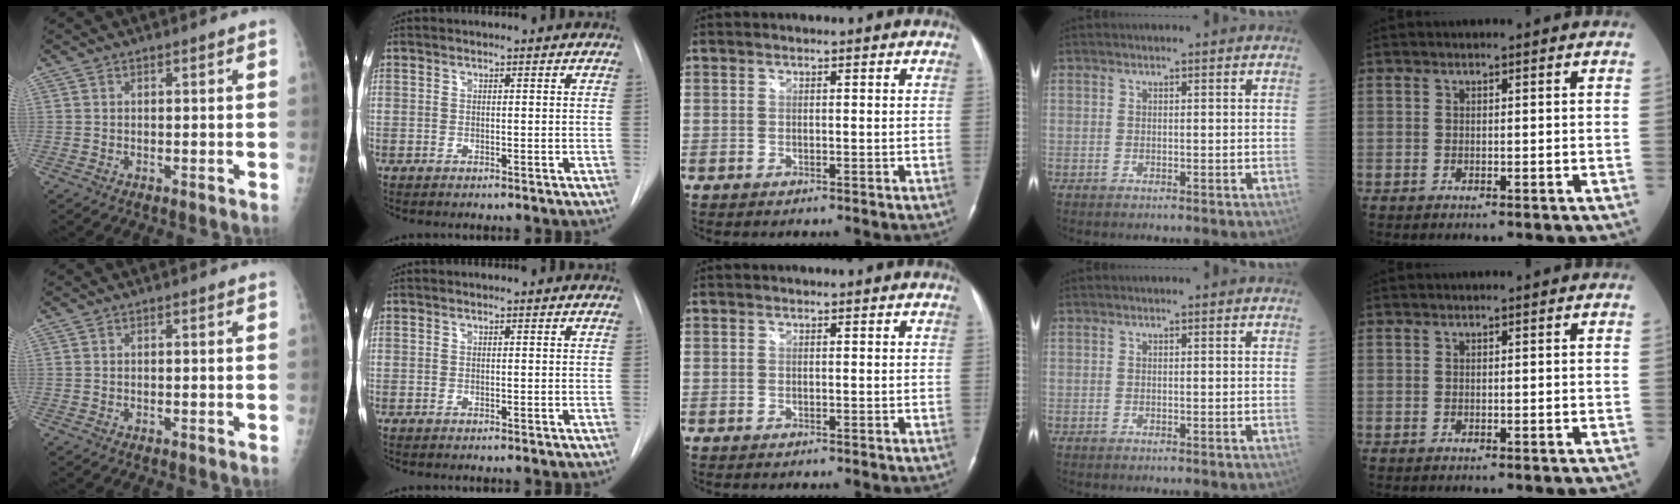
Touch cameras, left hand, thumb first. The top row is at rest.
{}